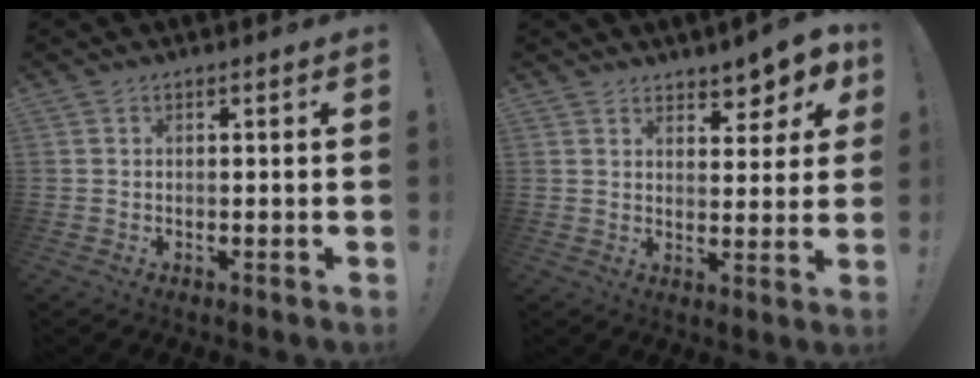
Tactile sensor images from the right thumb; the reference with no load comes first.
{"total": 6.4, "force": [5.3, 2.8, 2.3], "torque": [-0.015, -0.047, 0.093]}